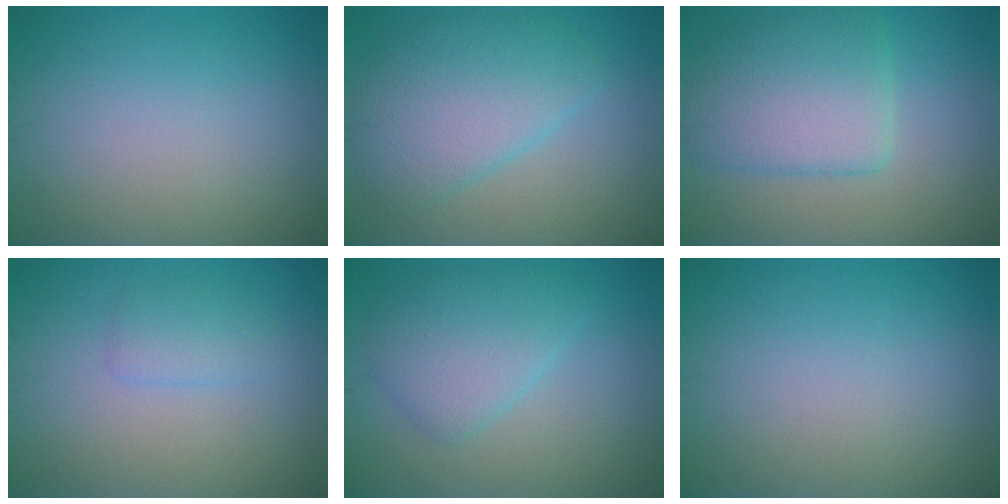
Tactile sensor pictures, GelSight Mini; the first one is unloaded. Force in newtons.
{"total": 5.8, "press": 5.8, "slide": 0.1}
{"total": 5.8, "press": 5.8, "slide": 0.6}
{"total": 1.7, "press": 1.7, "slide": 0.2}
{"total": 4.2, "press": 4.2, "slide": 0.0}
{"total": 0.0}